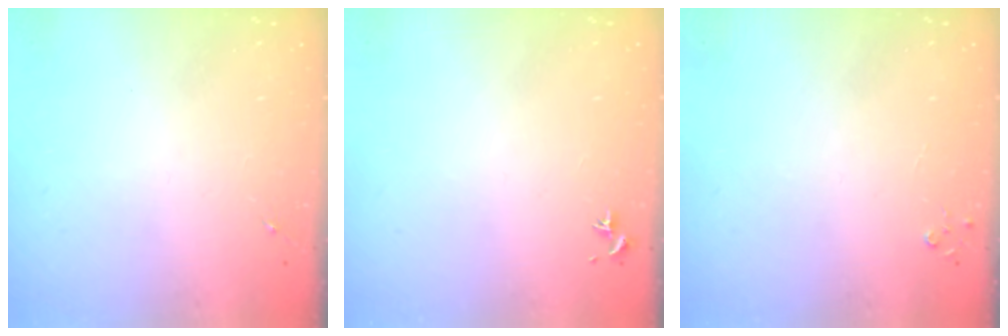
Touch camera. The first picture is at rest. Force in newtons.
{"total": 0.7, "press": 0.5, "slide": 0.4}
{"total": 2.7, "press": 2.7, "slide": 0.3}